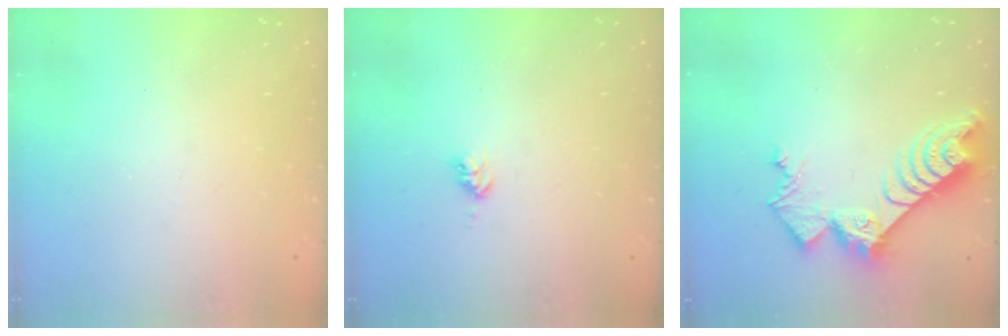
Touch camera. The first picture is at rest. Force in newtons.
{"total": 2.8, "press": 2.8, "slide": 0.2}
{"total": 10.7, "press": 10.6, "slide": 1.1}